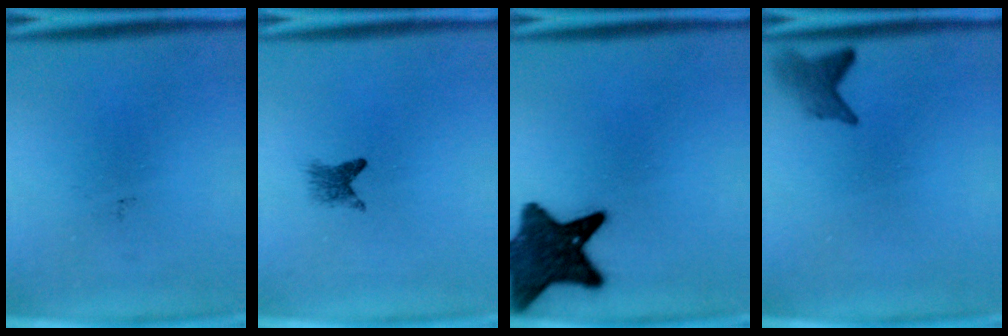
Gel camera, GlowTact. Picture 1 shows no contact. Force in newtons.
{"total": 2.0}
{"total": 12.4}
{"total": 2.4}